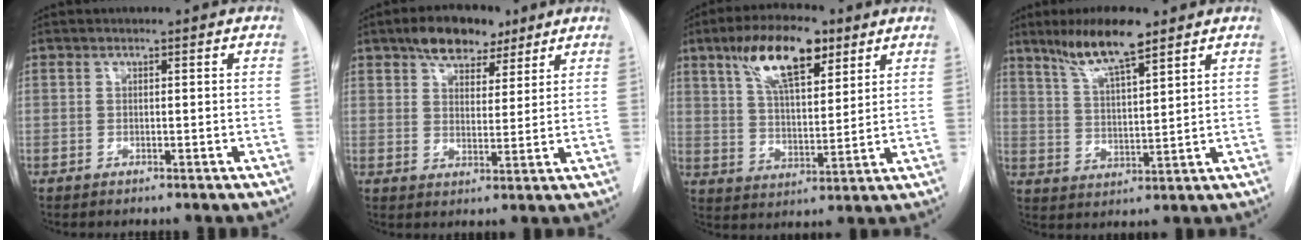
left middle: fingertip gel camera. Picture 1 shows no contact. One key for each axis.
{"total": 8.2, "fx": 5.6, "fy": 4.2, "fz": 4.2, "tx": -0.065, "ty": 0.015, "tz": 0.093}
{"total": 12.7, "fx": 7.2, "fy": 4.2, "fz": 9.6, "tx": -0.173, "ty": 0.016, "tz": 0.129}
{"total": 9.5, "fx": 6.8, "fy": 1.1, "fz": 6.5, "tx": -0.123, "ty": 0.003, "tz": 0.125}